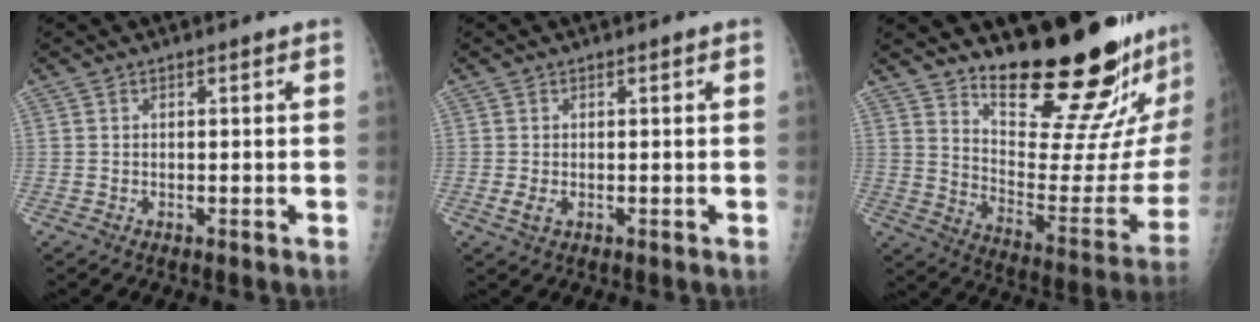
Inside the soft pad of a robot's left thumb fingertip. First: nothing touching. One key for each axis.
{"total": 1.9, "fx": -0.1, "fy": 0.9, "fz": 1.6, "tx": -0.036, "ty": 0.004, "tz": 0.004}
{"total": 23.8, "fx": 20.2, "fy": 3.7, "fz": 12.0, "tx": -0.147, "ty": -0.187, "tz": 0.290}